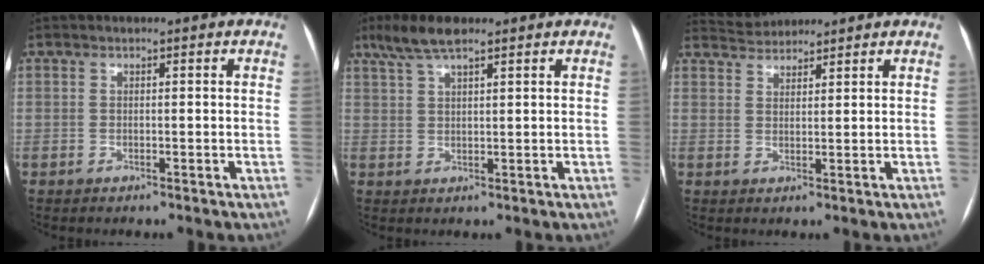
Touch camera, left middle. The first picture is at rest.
{"total": 5.4, "force": [3.9, 0.9, 3.6], "torque": [-0.079, 0.018, 0.075]}
{"total": 3.8, "force": [3.7, 0.3, -0.3], "torque": [-0.003, 0.023, 0.070]}